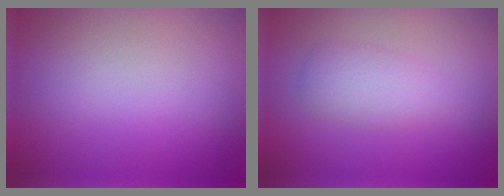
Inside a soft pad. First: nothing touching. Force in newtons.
{"total": 2.6, "press": 2.6, "slide": 0.1}